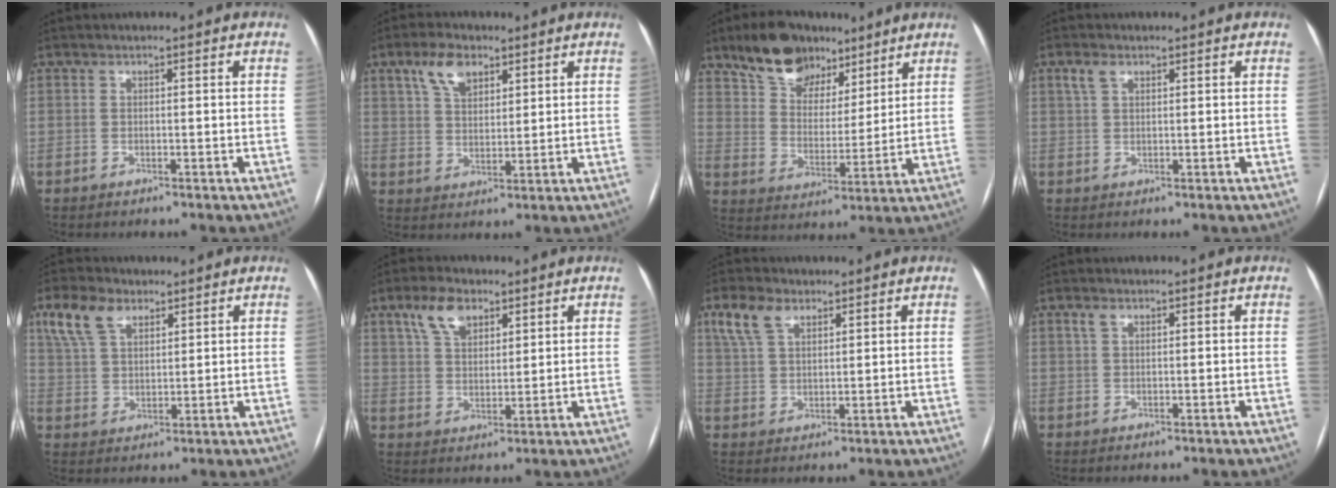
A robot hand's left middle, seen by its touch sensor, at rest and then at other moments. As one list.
[{"total": 6.6, "force": [3.9, 3.5, 4.1], "torque": [-0.083, 0.017, 0.075]}, {"total": 11.6, "force": [8.4, 6.6, 4.4], "torque": [-0.078, 0.022, 0.148]}, {"total": 2.2, "force": [1.3, 1.2, 1.4], "torque": [-0.036, 0.012, 0.031]}, {"total": 7.7, "force": [4.5, 4.1, 4.6], "torque": [-0.105, 0.025, 0.092]}, {"total": 7.0, "force": [4.1, 3.7, 4.2], "torque": [-0.087, 0.018, 0.080]}, {"total": 6.1, "force": [3.6, 3.2, 3.8], "torque": [-0.085, 0.021, 0.076]}, {"total": 1.4, "force": [0.8, 0.7, 0.9], "torque": [-0.022, 0.011, 0.016]}]